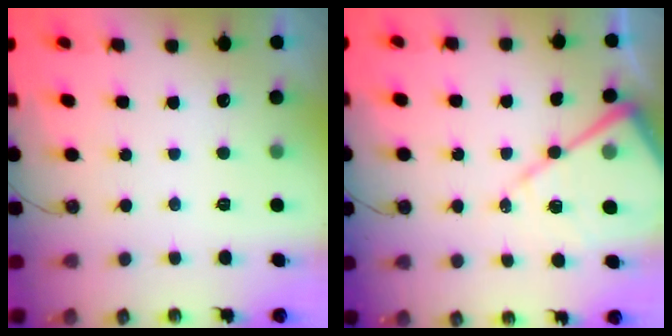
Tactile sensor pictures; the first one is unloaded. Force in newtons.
{"total": 14.2, "press": 14.1, "slide": 1.4}